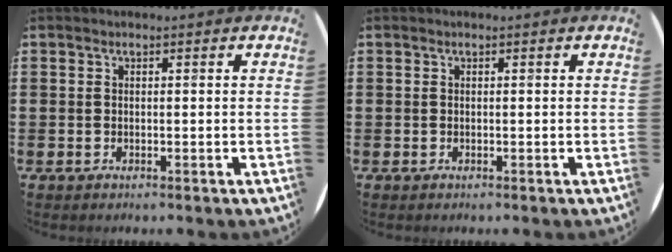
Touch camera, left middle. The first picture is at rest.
{"total": 0.0}